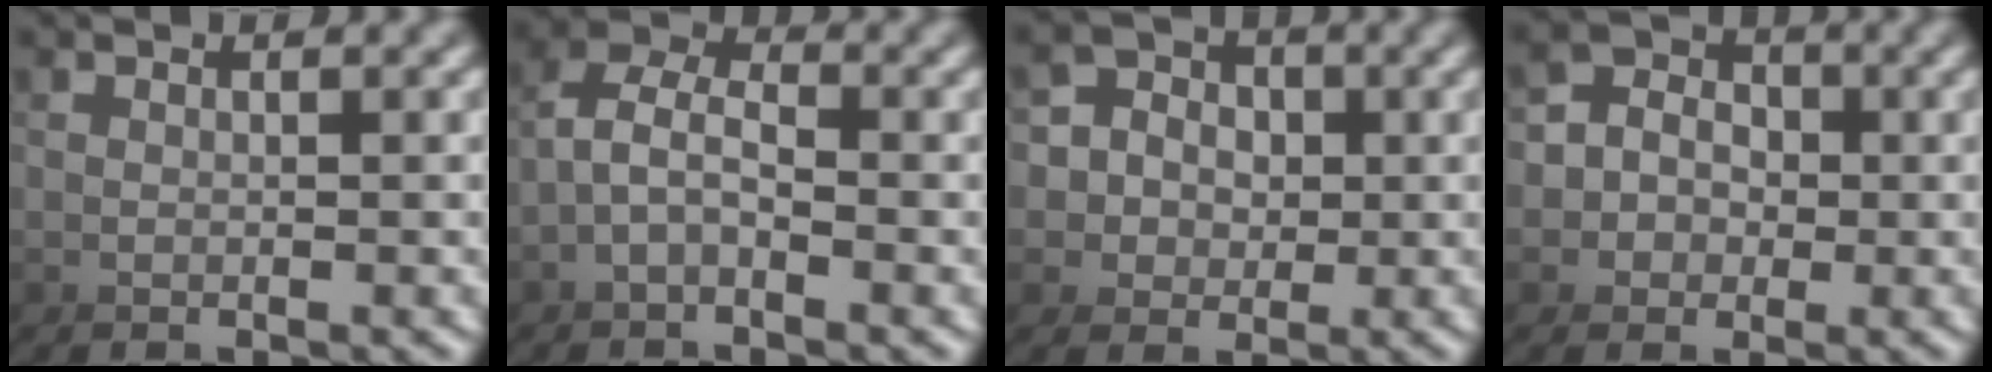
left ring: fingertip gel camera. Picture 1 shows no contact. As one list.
[{"total": 4.6, "force": [-2.8, 3.6, 0.0], "torque": [-0.037, -0.007, -0.058]}, {"total": 4.1, "force": [0.4, 4.1, -0.7], "torque": [0.003, -0.014, 0.006]}, {"total": 3.2, "force": [-0.4, 2.8, -1.4], "torque": [0.013, -0.010, -0.008]}]